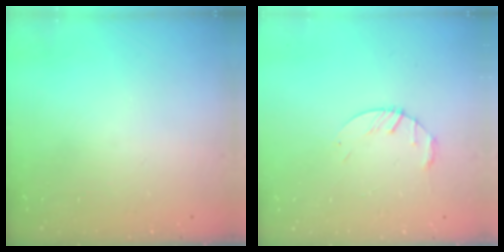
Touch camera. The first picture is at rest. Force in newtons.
{"total": 3.6, "press": 3.6, "slide": 0.6}